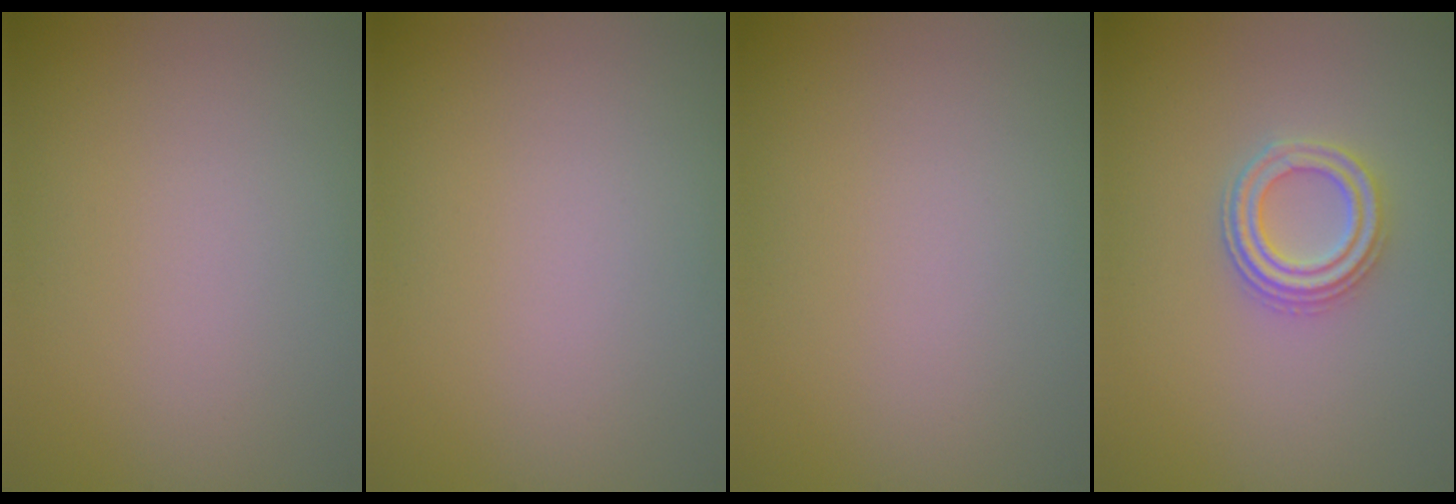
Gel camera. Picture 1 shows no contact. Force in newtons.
{"total": 0.0}
{"total": 0.0}
{"total": 2.9, "press": 2.7, "slide": 1.2}